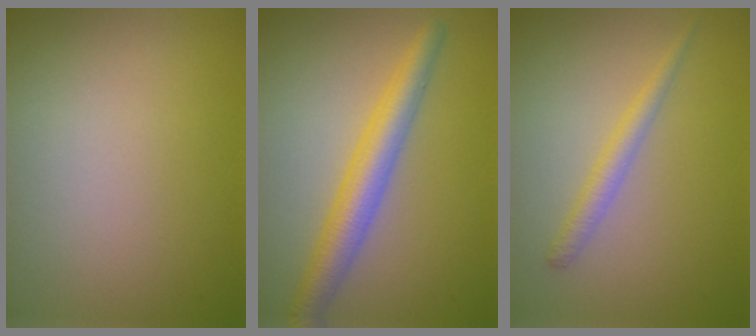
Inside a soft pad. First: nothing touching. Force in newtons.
{"total": 4.2, "press": 4.2, "slide": 0.2}
{"total": 1.7, "press": 1.7, "slide": 0.1}